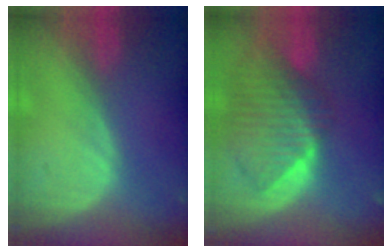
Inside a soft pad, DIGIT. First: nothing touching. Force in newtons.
{"total": 10.2, "press": 8.8, "slide": 5.1}